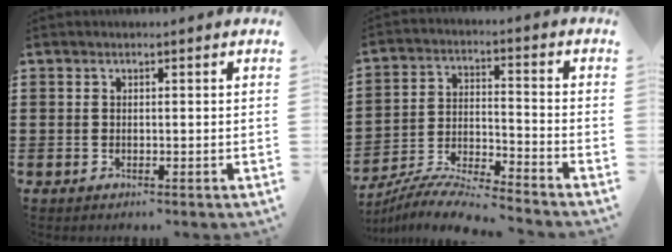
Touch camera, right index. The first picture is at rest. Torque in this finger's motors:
{"motor_torque": [0.83, 1.01, -0.19, -0.21]}